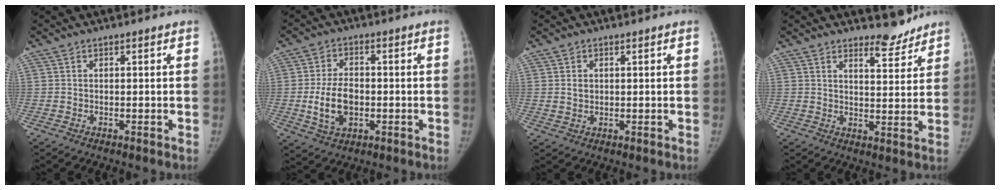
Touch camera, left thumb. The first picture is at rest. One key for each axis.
{"total": 8.7, "fx": -1.6, "fy": 5.8, "fz": 6.4, "tx": -0.107, "ty": 0.007, "tz": -0.022}
{"total": 2.2, "fx": 0.4, "fy": 1.8, "fz": 1.2, "tx": -0.011, "ty": -0.003, "tz": 0.012}
{"total": 5.3, "fx": 4.9, "fy": 1.5, "fz": 1.4, "tx": 0.000, "ty": -0.045, "tz": 0.076}